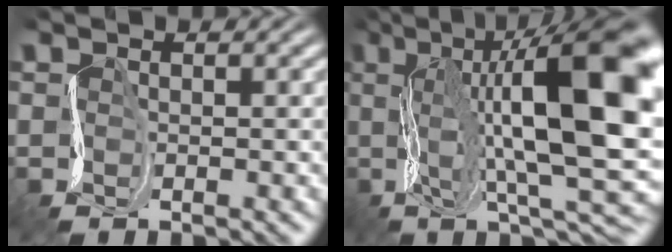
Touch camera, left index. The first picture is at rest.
{"total": 17.9, "force": [2.7, 6.9, 16.3], "torque": [-0.235, 0.010, 0.043]}